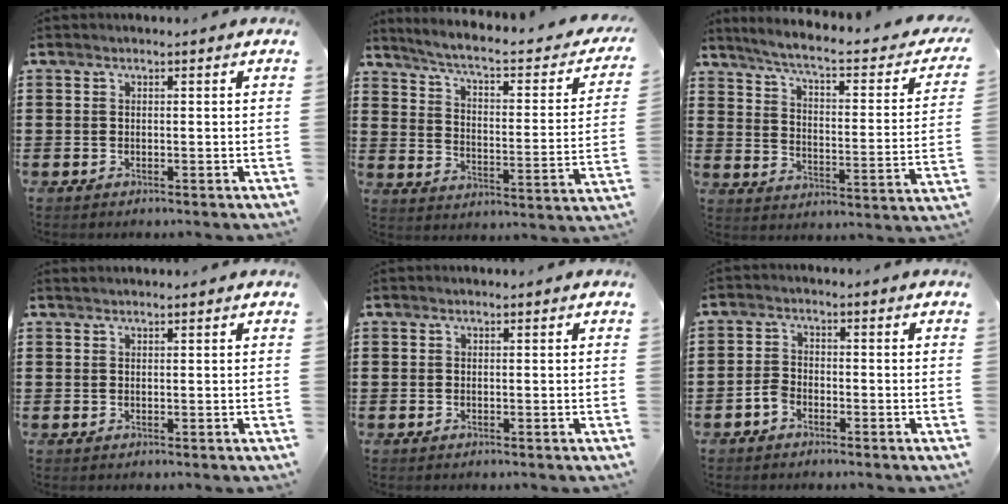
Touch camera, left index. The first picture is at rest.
{"total": 4.3, "force": [3.2, 0.2, 2.9], "torque": [-0.074, -0.031, 0.043]}
{"total": 5.2, "force": [4.0, -0.1, 3.3], "torque": [-0.082, -0.032, 0.059]}
{"total": 0.6, "force": [0.6, 0.0, 0.2], "torque": [-0.005, 0.000, 0.012]}
{"total": 0.0}
{"total": 2.3, "force": [-1.5, 1.2, 1.1], "torque": [-0.038, 0.002, -0.034]}